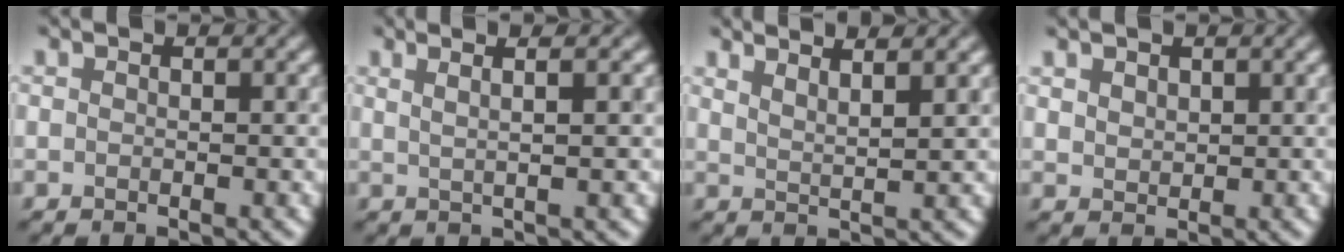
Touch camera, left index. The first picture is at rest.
{"total": 4.5, "force": [2.3, 1.7, 3.4], "torque": [-0.029, 0.025, 0.000]}
{"total": 3.5, "force": [2.8, 0.7, 2.0], "torque": [-0.014, 0.015, 0.025]}
{"total": 1.7, "force": [1.2, 1.0, 0.6], "torque": [-0.016, 0.002, 0.025]}